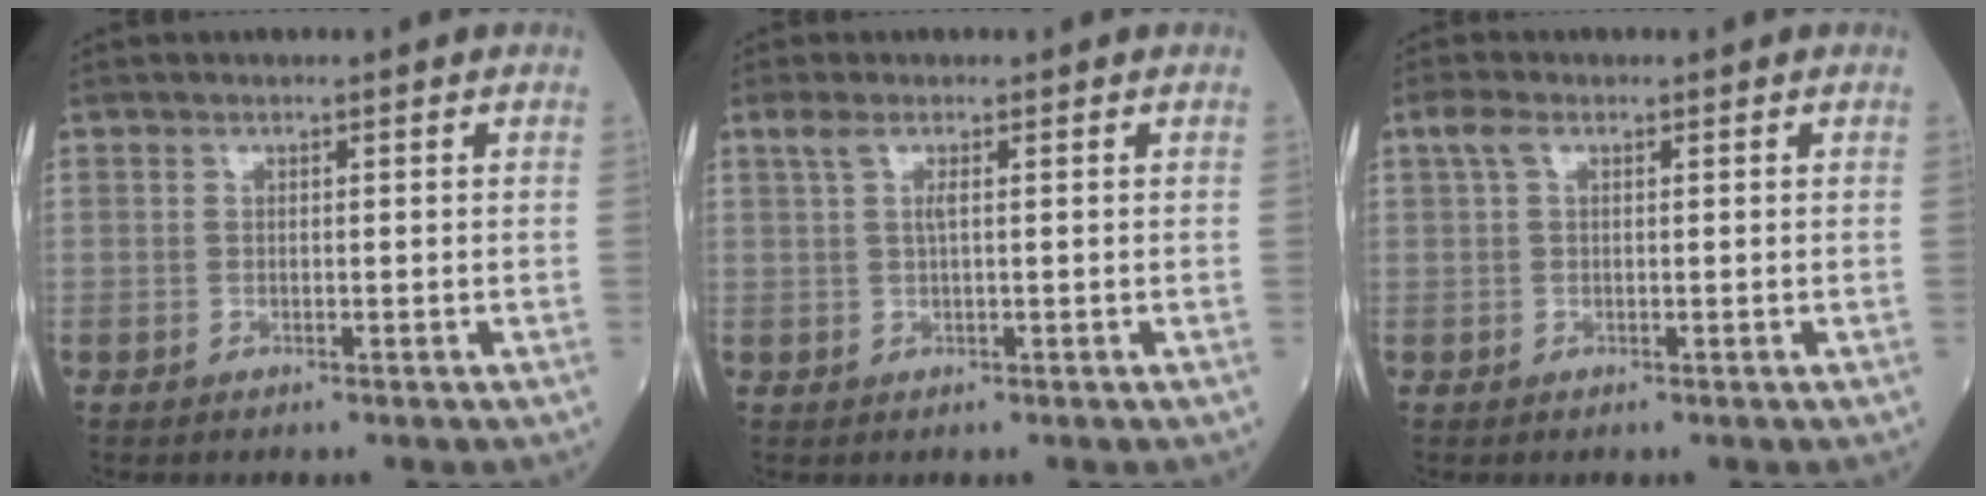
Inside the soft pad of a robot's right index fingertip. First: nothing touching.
{"total": 2.3, "force": [1.0, 0.2, 2.0], "torque": [-0.057, 0.019, 0.022]}
{"total": 2.0, "force": [0.9, 0.9, 1.6], "torque": [-0.042, 0.023, 0.021]}